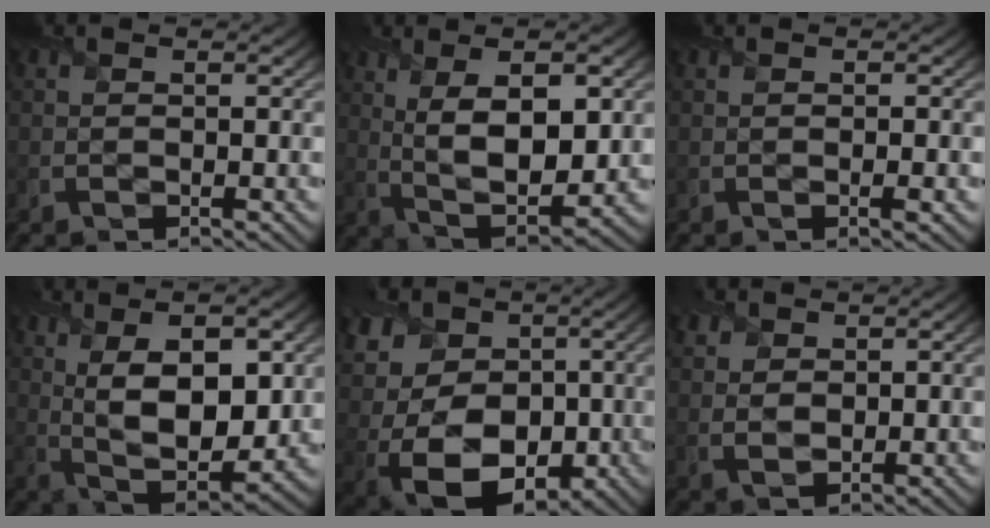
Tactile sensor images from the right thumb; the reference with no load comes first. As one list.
[{"total": 10.8, "force": [2.3, 4.6, 9.4], "torque": [-0.183, -0.007, 0.045]}, {"total": 1.1, "force": [0.0, 0.0, 1.1], "torque": [-0.018, 0.000, 0.000]}, {"total": 12.7, "force": [2.8, 5.9, 10.8], "torque": [-0.195, -0.005, 0.050]}, {"total": 15.9, "force": [0.6, 12.1, 10.2], "torque": [-0.235, 0.010, 0.004]}, {"total": 3.4, "force": [2.1, 2.0, 1.8], "torque": [-0.047, 0.002, 0.045]}]